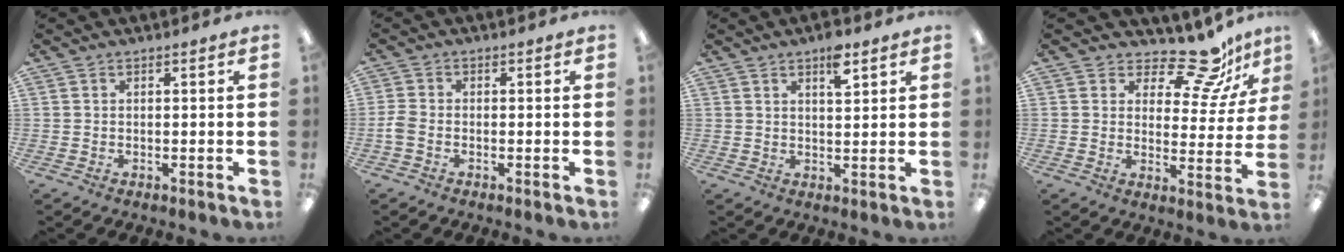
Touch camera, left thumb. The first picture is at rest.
{"total": 2.9, "force": [-1.1, 1.7, 2.0], "torque": [-0.046, 0.002, -0.022]}
{"total": 5.5, "force": [3.7, 2.0, 3.6], "torque": [-0.048, -0.017, 0.059]}
{"total": 13.8, "force": [11.1, 5.0, 6.6], "torque": [-0.099, -0.077, 0.192]}